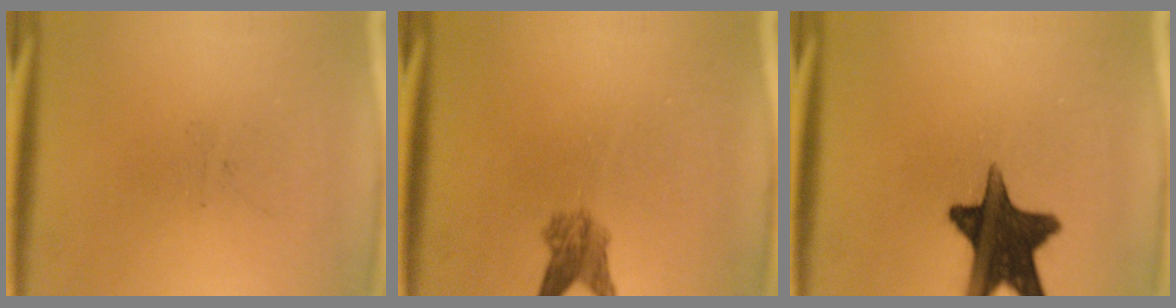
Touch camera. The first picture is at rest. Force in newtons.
{"total": 3.7}
{"total": 14.8}